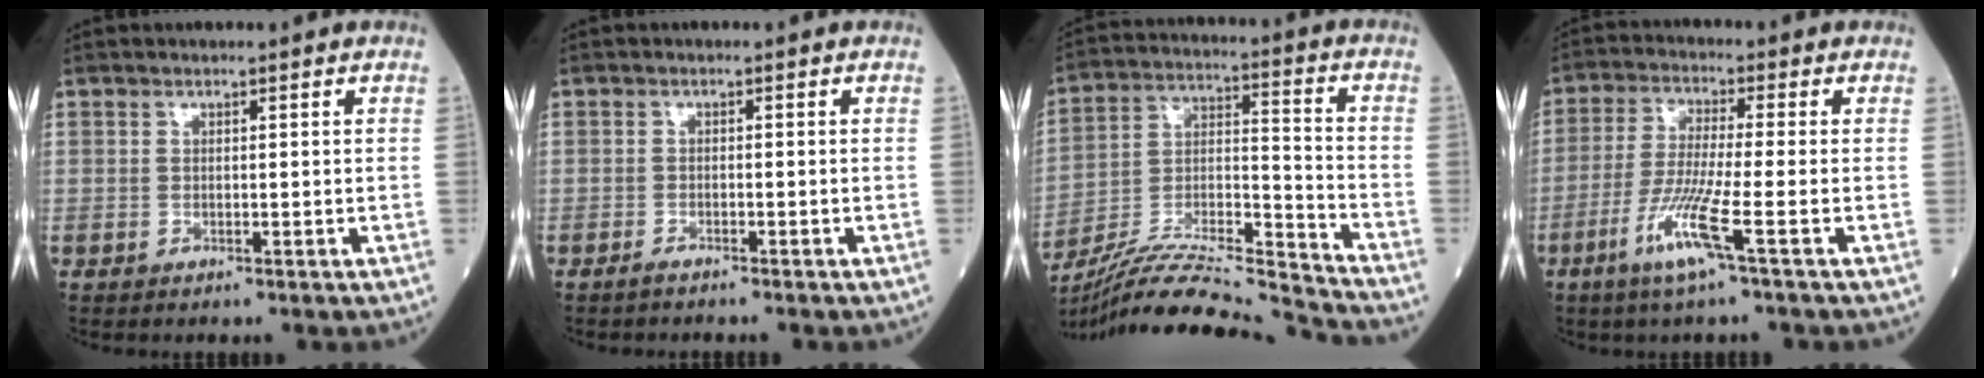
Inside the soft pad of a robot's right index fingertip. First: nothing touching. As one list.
[{"total": 0.8, "force": [-0.6, -0.1, 0.4], "torque": [-0.015, -0.001, -0.012]}, {"total": 20.5, "force": [-19.3, -1.5, 6.6], "torque": [-0.141, -0.006, -0.332]}, {"total": 8.2, "force": [-3.7, -0.9, 7.3], "torque": [-0.151, -0.021, -0.081]}]